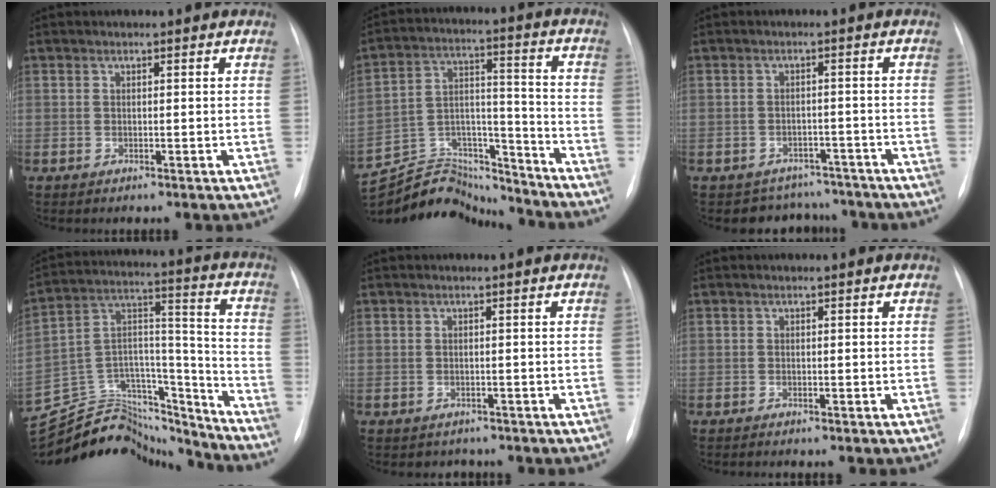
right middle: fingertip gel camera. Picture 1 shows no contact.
{"total": 19.3, "force": [-18.6, 4.3, 2.9], "torque": [-0.069, 0.047, -0.292]}
{"total": 6.3, "force": [-5.5, 3.0, -0.7], "torque": [0.020, 0.027, -0.070]}
{"total": 25.3, "force": [-23.5, 7.1, 6.0], "torque": [-0.133, 0.043, -0.364]}
{"total": 2.0, "force": [-1.6, 1.1, -0.3], "torque": [-0.002, 0.004, -0.023]}
{"total": 0.6, "force": [-0.6, 0.0, 0.2], "torque": [-0.007, -0.002, -0.008]}